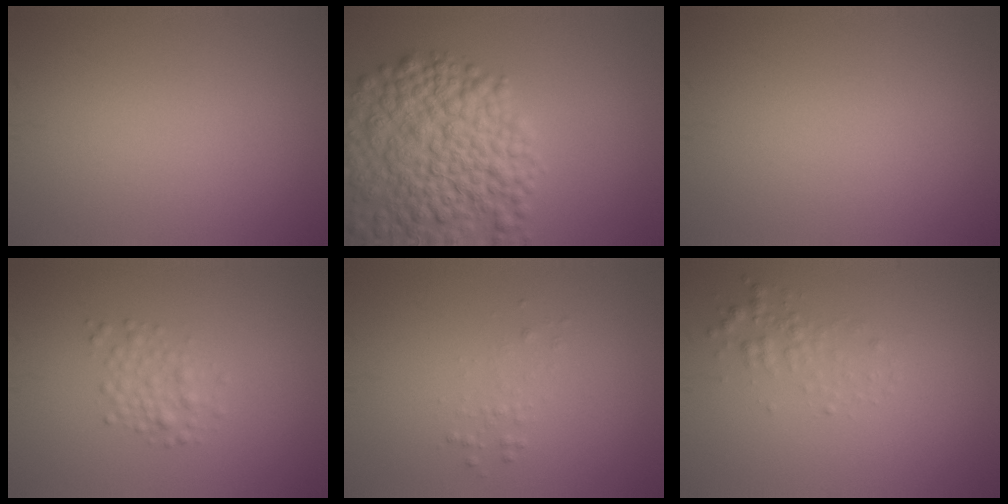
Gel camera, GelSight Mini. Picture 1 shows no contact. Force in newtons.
{"total": 10.3, "press": 10.3, "slide": 0.5}
{"total": 0.0}
{"total": 1.9, "press": 1.9, "slide": 0.0}
{"total": 0.9, "press": 0.9, "slide": 0.0}
{"total": 1.7, "press": 1.7, "slide": 0.0}